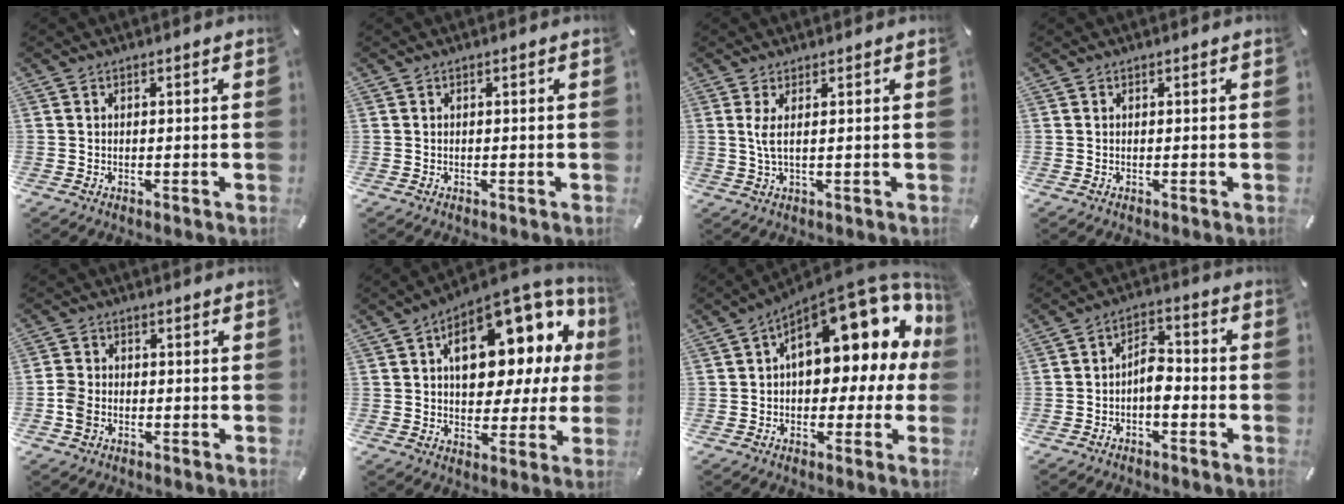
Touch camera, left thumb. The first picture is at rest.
{"total": 0.0}
{"total": 3.6, "force": [0.9, 0.6, 3.4], "torque": [-0.078, -0.006, 0.013]}
{"total": 0.0}
{"total": 3.9, "force": [-1.4, 3.2, 1.7], "torque": [-0.032, 0.007, -0.024]}
{"total": 17.7, "force": [6.4, 10.6, 12.7], "torque": [-0.161, -0.050, 0.108]}
{"total": 18.1, "force": [7.5, 9.3, 13.6], "torque": [-0.174, -0.057, 0.122]}
{"total": 6.1, "force": [-2.7, 3.4, 4.2], "torque": [-0.076, 0.022, -0.049]}